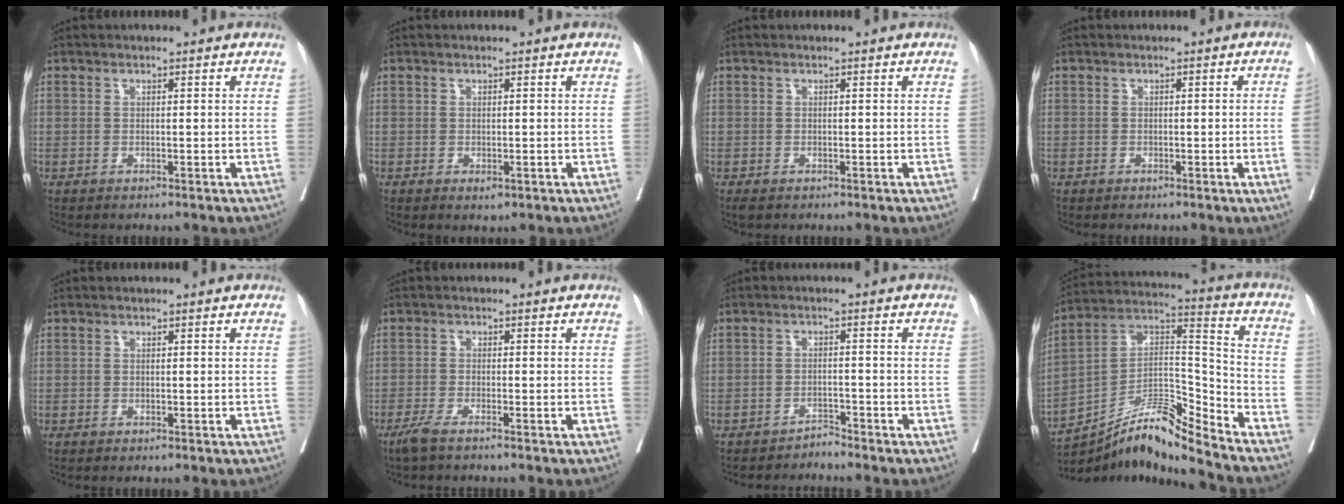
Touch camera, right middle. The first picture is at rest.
{"total": 0.9, "force": [-0.3, 0.4, 0.7], "torque": [-0.009, -0.003, 0.000]}
{"total": 1.1, "force": [-0.8, 0.6, 0.5], "torque": [-0.010, -0.004, -0.012]}
{"total": 2.0, "force": [-0.4, -0.3, 2.0], "torque": [-0.029, 0.003, -0.003]}
{"total": 0.0}
{"total": 2.7, "force": [-2.1, -0.1, 1.7], "torque": [-0.036, -0.005, -0.043]}
{"total": 1.8, "force": [-1.7, -0.1, -0.4], "torque": [0.017, -0.005, -0.029]}
{"total": 13.2, "force": [-11.6, -0.4, 6.2], "torque": [-0.108, 0.041, -0.204]}